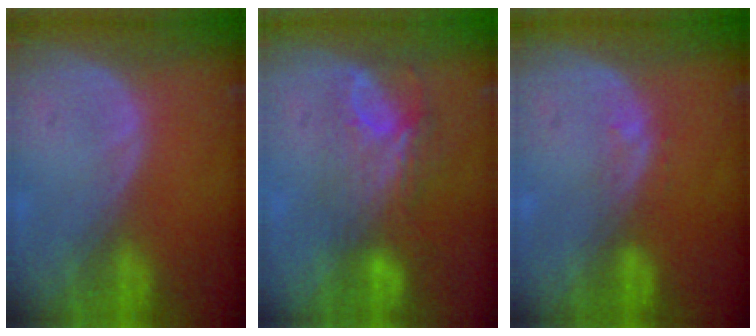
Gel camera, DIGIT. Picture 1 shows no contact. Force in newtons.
{"total": 7.9, "press": 6.8, "slide": 3.9}
{"total": 1.0, "press": 1.0, "slide": 0.2}